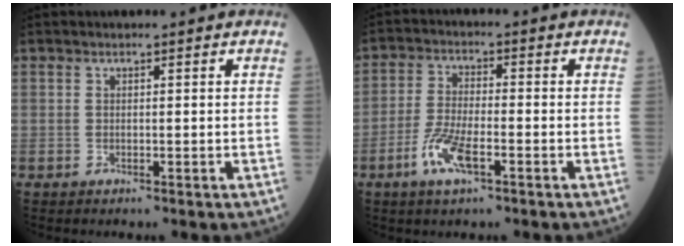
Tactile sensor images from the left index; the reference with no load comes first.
{"total": 6.5, "force": [-3.3, 1.7, 5.3], "torque": [-0.117, -0.009, -0.067]}